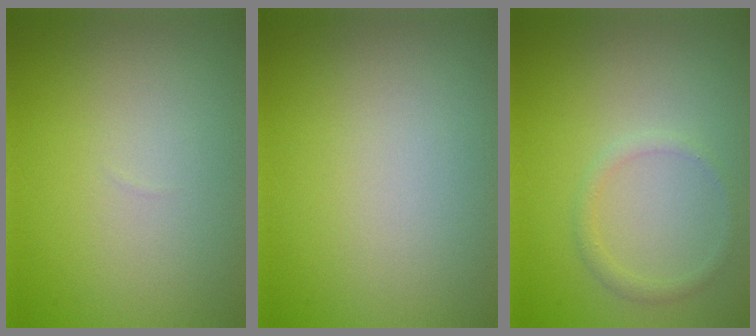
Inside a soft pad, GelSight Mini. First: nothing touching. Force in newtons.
{"total": 0.0}
{"total": 1.1, "press": 1.1, "slide": 0.1}